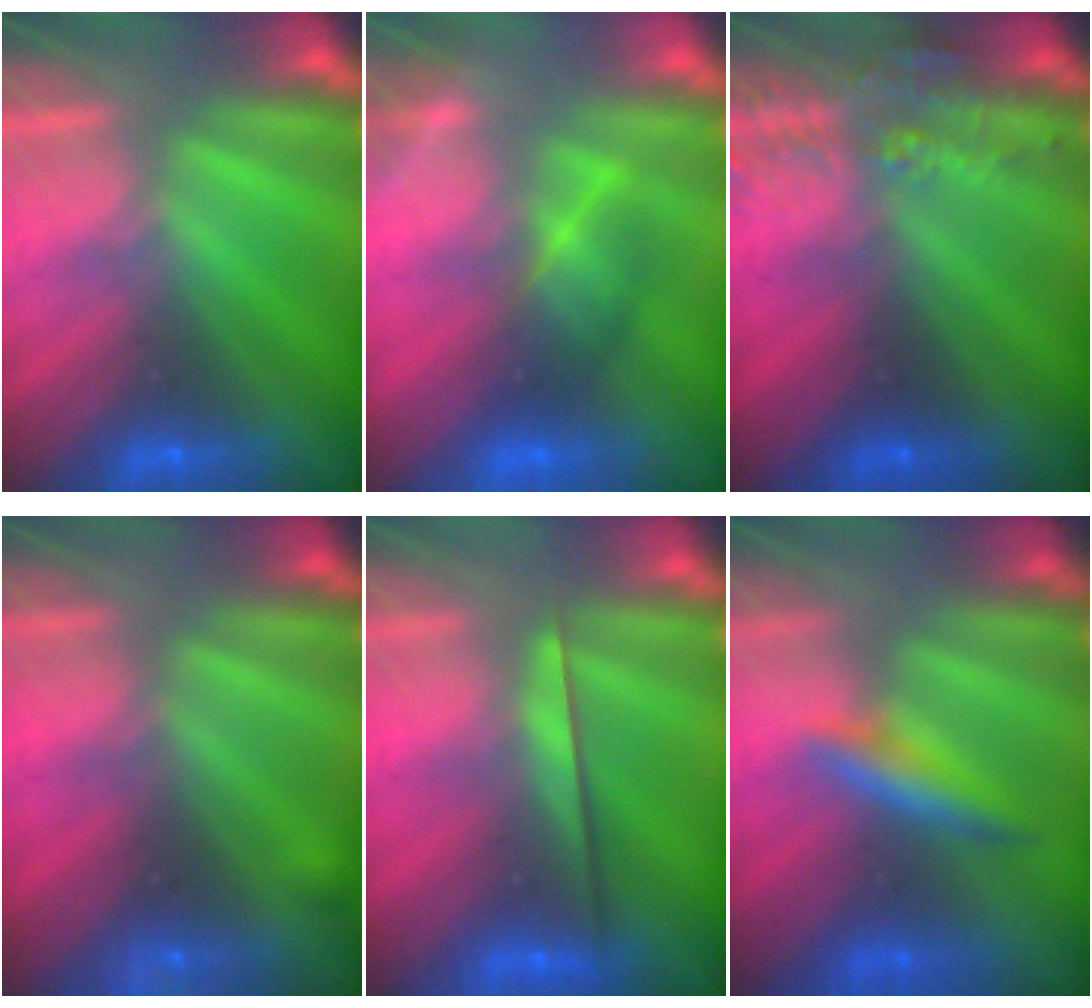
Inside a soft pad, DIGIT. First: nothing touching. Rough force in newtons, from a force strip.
{"total": 3.9}
{"total": 3.6}
{"total": 2.4}
{"total": 2.2}
{"total": 1.1}